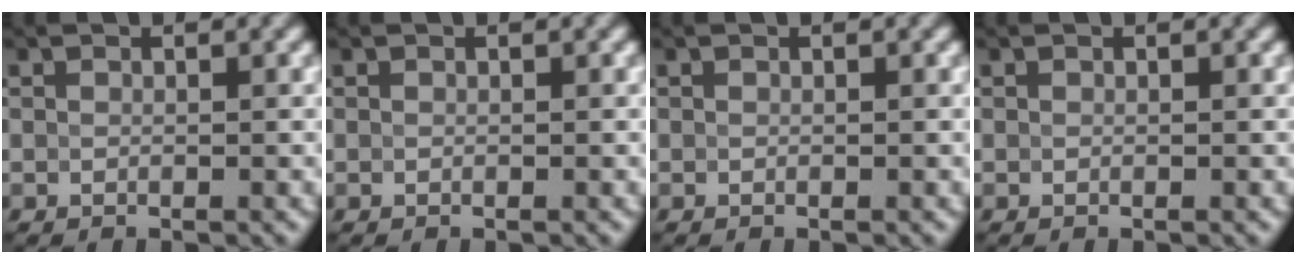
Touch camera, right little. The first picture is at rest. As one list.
[{"total": 0.0}, {"total": 0.0}, {"total": 0.0}]